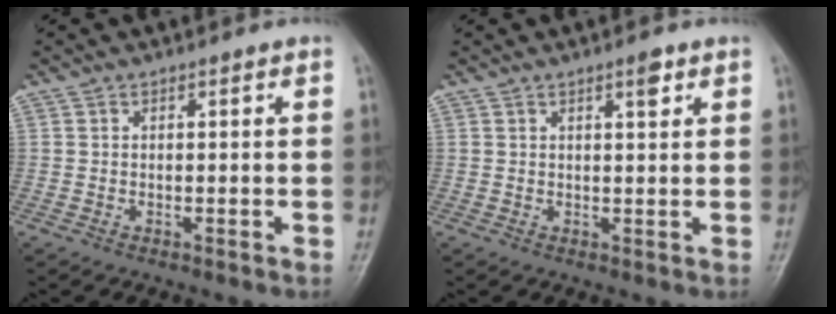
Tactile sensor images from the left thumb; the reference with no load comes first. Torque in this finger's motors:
{"motor_torque": [-0.10, -0.01, 0.02, 0.19, 0.06]}